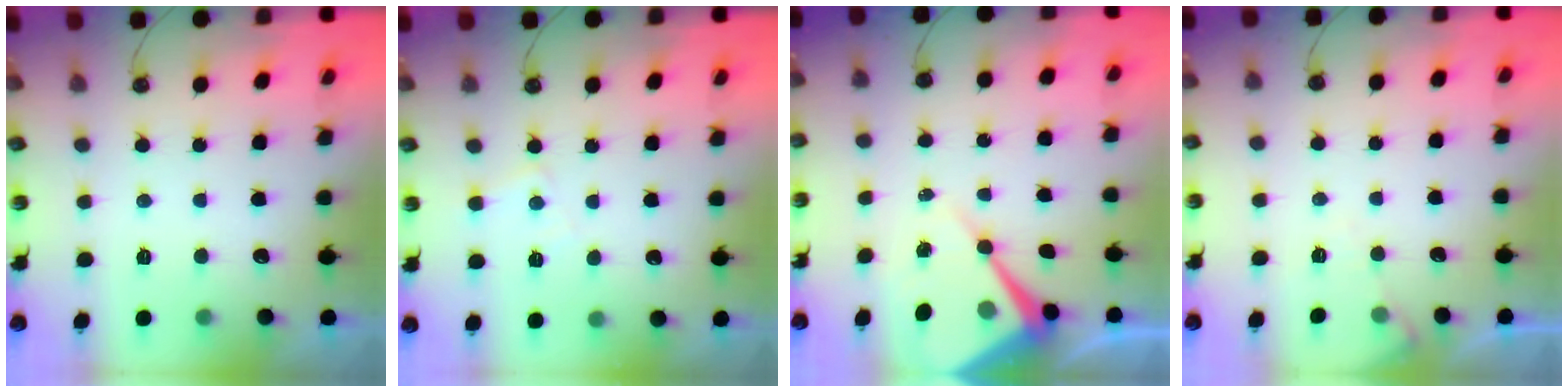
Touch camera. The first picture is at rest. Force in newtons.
{"total": 4.8, "press": 4.8, "slide": 0.7}
{"total": 10.9, "press": 10.9, "slide": 0.9}
{"total": 5.4, "press": 5.3, "slide": 0.7}